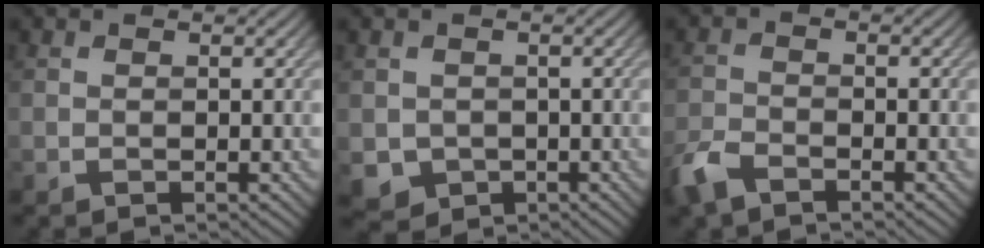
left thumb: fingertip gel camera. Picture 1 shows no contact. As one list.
[{"total": 3.2, "force": [-0.6, 3.0, 0.8], "torque": [-0.034, -0.021, -0.013]}, {"total": 4.2, "force": [-3.2, 1.6, 2.2], "torque": [-0.052, -0.010, -0.075]}]